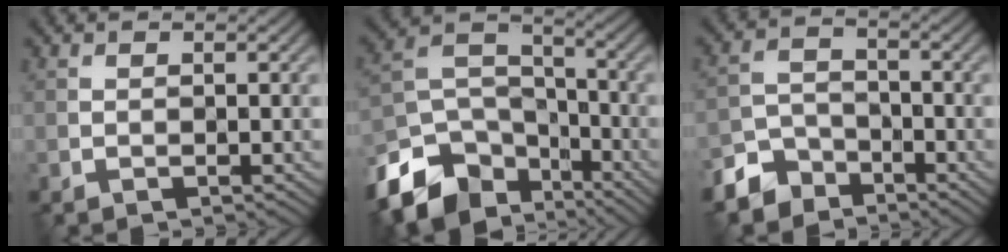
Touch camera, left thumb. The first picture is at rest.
{"total": 13.3, "force": [-8.8, 7.9, 6.0], "torque": [-0.155, -0.022, -0.163]}
{"total": 5.4, "force": [-4.3, 3.0, 1.3], "torque": [-0.031, -0.002, -0.095]}